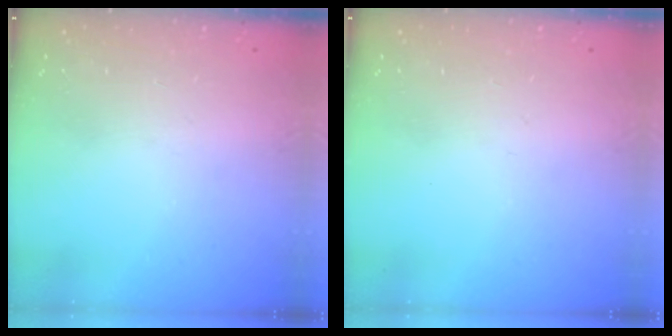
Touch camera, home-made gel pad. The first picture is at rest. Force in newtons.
{"total": 0.0}